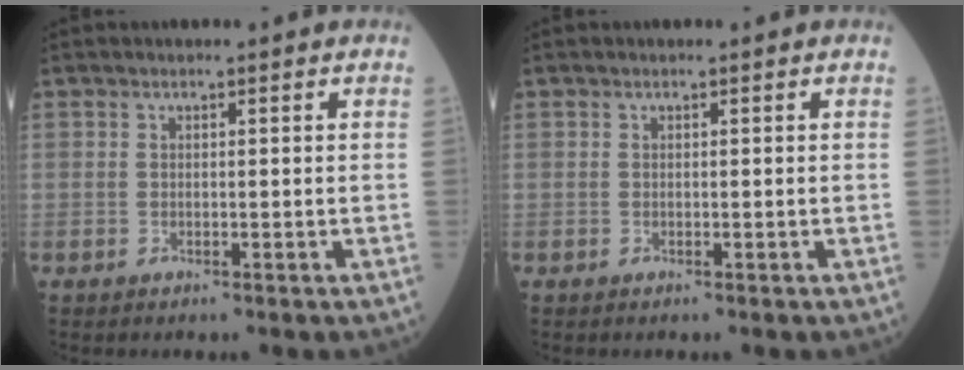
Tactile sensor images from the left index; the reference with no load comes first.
{"total": 0.0}